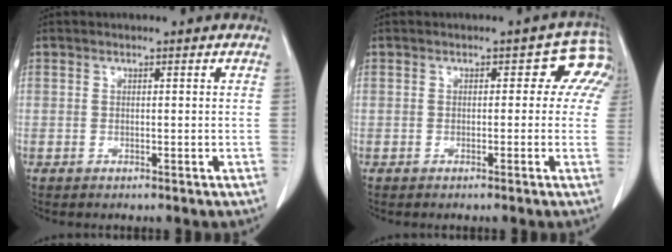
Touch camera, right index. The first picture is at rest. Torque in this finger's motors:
{"motor_torque": [0.16, 0.11, 0.07, 0.00]}